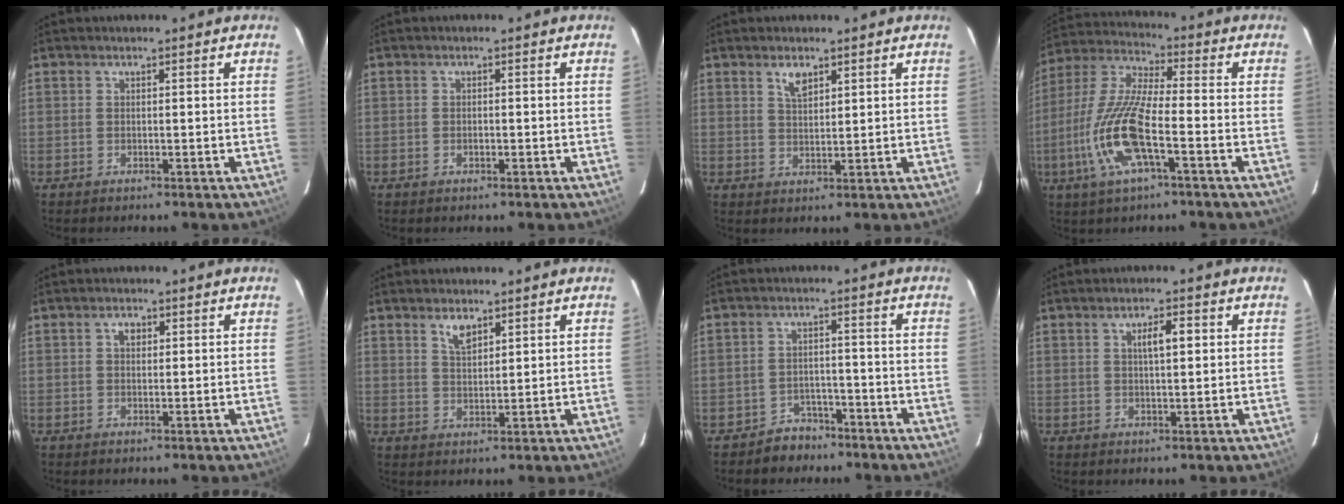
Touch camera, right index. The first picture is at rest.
{"total": 0.8, "force": [-0.3, 0.6, 0.4], "torque": [-0.005, 0.000, -0.004]}
{"total": 3.4, "force": [2.1, 1.5, 2.1], "torque": [-0.036, 0.003, 0.040]}
{"total": 15.0, "force": [-5.2, 3.2, 13.7], "torque": [-0.297, -0.009, -0.107]}
{"total": 1.8, "force": [0.6, 1.3, 1.1], "torque": [-0.017, 0.008, 0.009]}
{"total": 3.7, "force": [2.5, 1.6, 2.2], "torque": [-0.039, 0.001, 0.046]}
{"total": 4.9, "force": [-3.8, 3.1, 0.2], "torque": [-0.012, 0.022, -0.056]}
{"total": 3.7, "force": [1.1, 1.1, 3.4], "torque": [-0.058, 0.008, 0.018]}